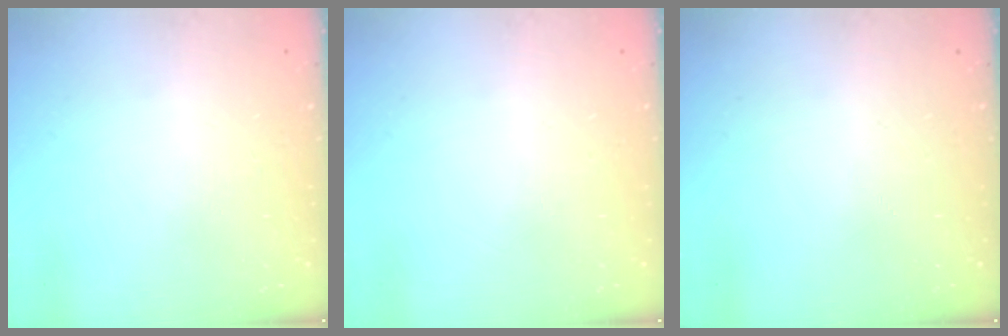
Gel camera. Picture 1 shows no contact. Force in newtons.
{"total": 0.0}
{"total": 0.0}